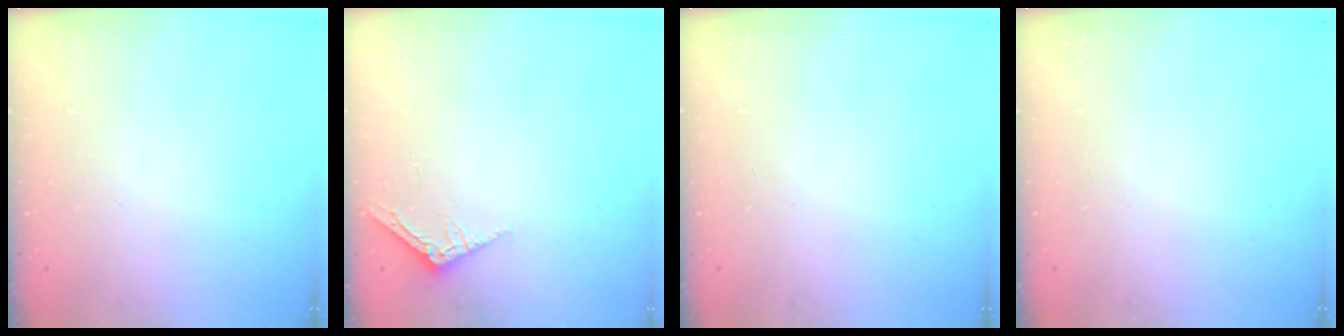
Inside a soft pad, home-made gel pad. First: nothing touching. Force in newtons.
{"total": 3.0, "press": 3.0, "slide": 0.2}
{"total": 0.0}
{"total": 0.0}